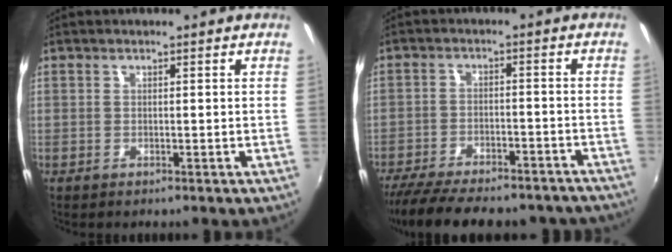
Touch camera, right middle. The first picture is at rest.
{"total": 22.6, "force": [-19.1, 6.9, 10.0], "torque": [-0.204, -0.017, -0.257]}